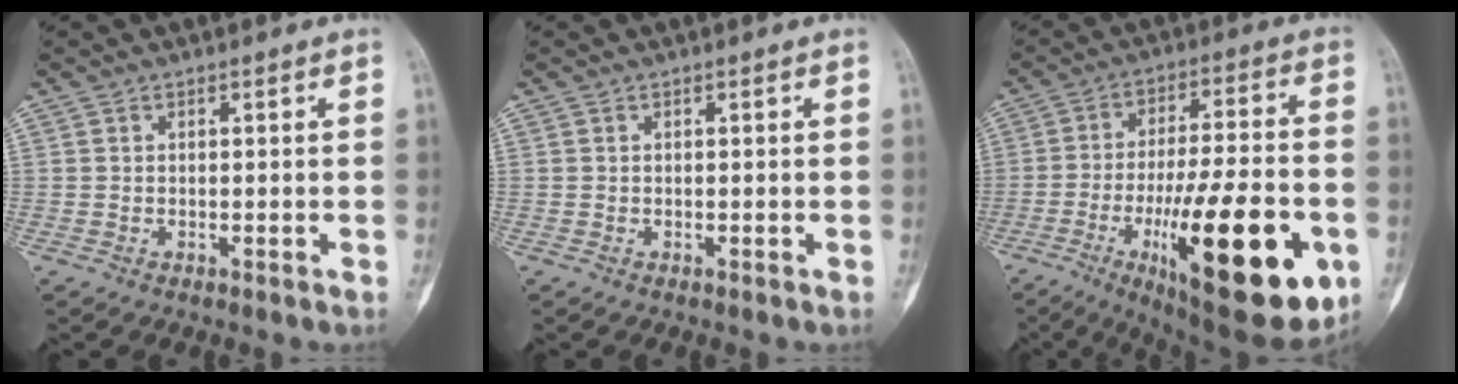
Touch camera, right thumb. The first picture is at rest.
{"total": 0.0}
{"total": 27.9, "force": [-9.2, 8.3, 25.0], "torque": [-0.349, 0.012, -0.125]}